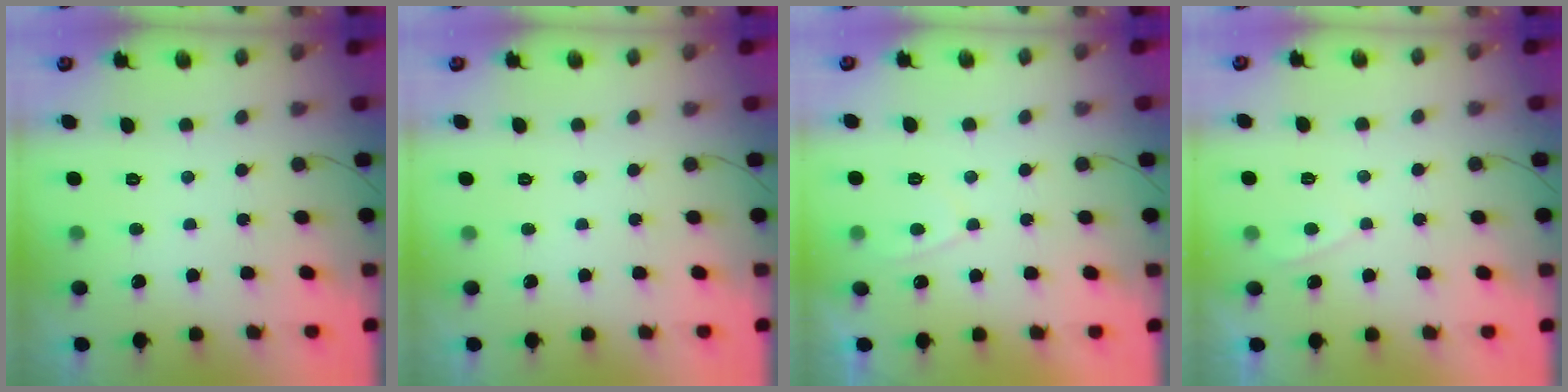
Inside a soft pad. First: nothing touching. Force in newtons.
{"total": 0.0}
{"total": 2.1, "press": 2.0, "slide": 0.6}
{"total": 2.0, "press": 2.0, "slide": 0.2}